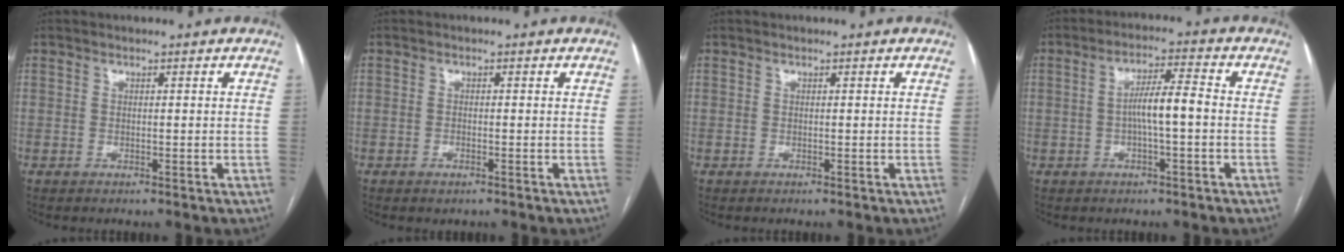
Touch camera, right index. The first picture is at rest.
{"total": 1.0, "force": [-0.6, 0.4, 0.6], "torque": [-0.011, -0.001, -0.005]}
{"total": 0.0}
{"total": 6.0, "force": [-0.7, 0.6, 5.9], "torque": [-0.107, 0.013, -0.013]}